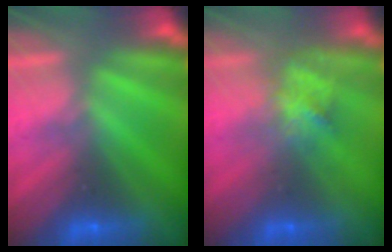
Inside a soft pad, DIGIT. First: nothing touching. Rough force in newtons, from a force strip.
{"total": 2.8}